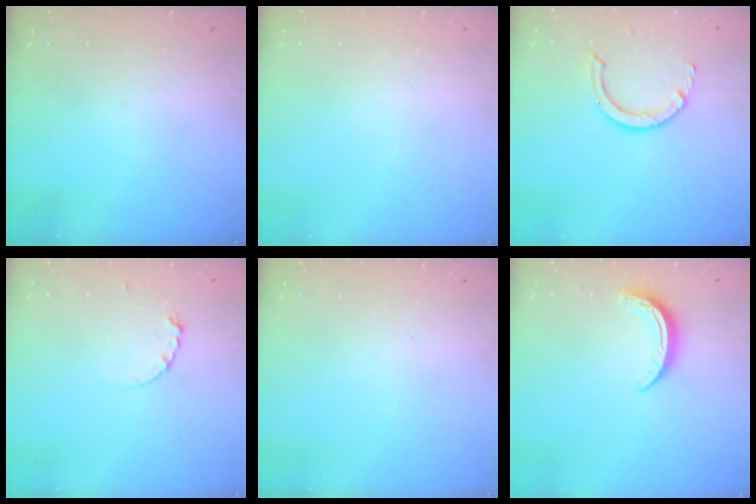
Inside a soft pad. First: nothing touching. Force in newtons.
{"total": 0.0}
{"total": 7.3, "press": 7.3, "slide": 0.5}
{"total": 3.5, "press": 3.5, "slide": 0.4}
{"total": 0.0}
{"total": 6.3, "press": 6.3, "slide": 0.6}